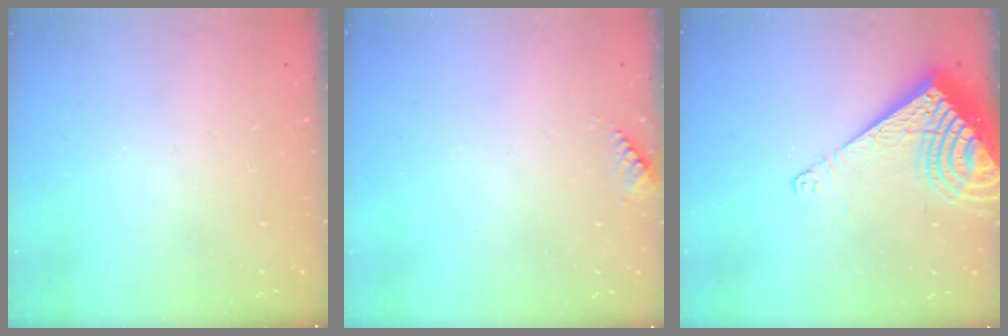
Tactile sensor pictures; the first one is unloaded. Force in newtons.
{"total": 4.7, "press": 4.5, "slide": 1.3}
{"total": 13.1, "press": 13.1, "slide": 1.5}